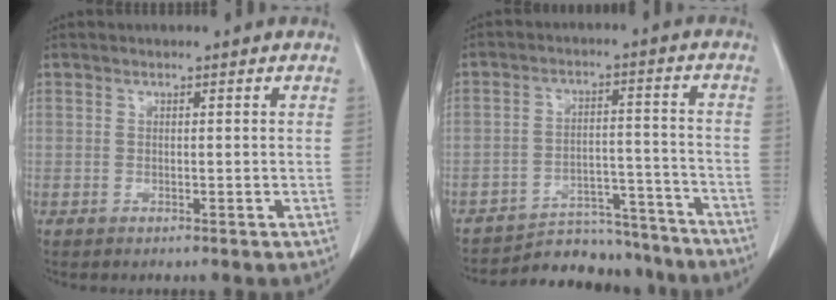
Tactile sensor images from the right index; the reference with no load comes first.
{"total": 14.8, "force": [-14.1, 4.0, 1.9], "torque": [-0.018, 0.033, -0.193]}